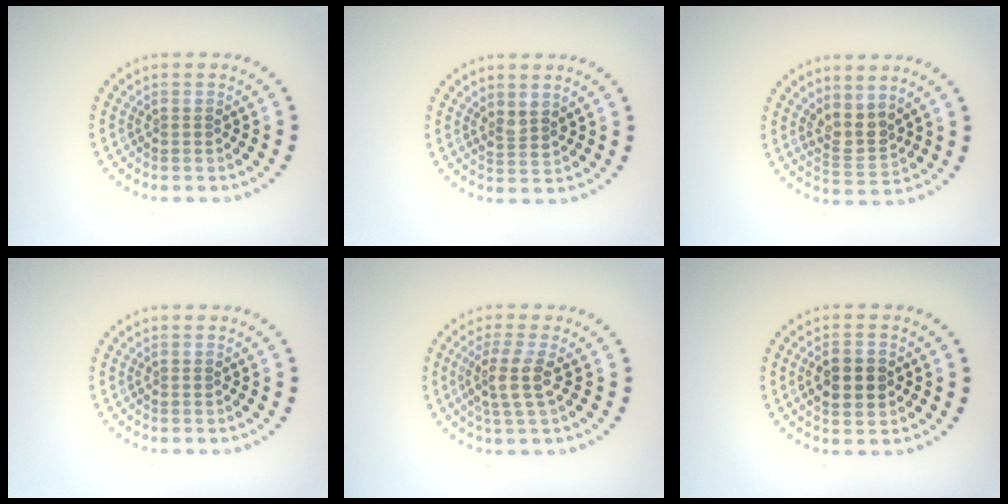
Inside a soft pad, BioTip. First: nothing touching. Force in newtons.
{"total": 1.4, "press": 1.1, "slide": 0.8}
{"total": 2.6, "press": 2.1, "slide": 1.7}
{"total": 0.0}
{"total": 2.9, "press": 2.3, "slide": 1.7}
{"total": 4.2, "press": 4.2, "slide": 0.1}